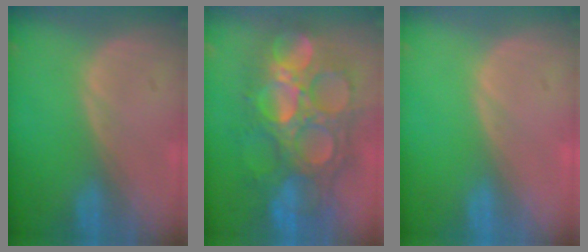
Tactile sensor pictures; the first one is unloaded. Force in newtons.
{"total": 13.6, "press": 13.5, "slide": 1.5}
{"total": 0.0}